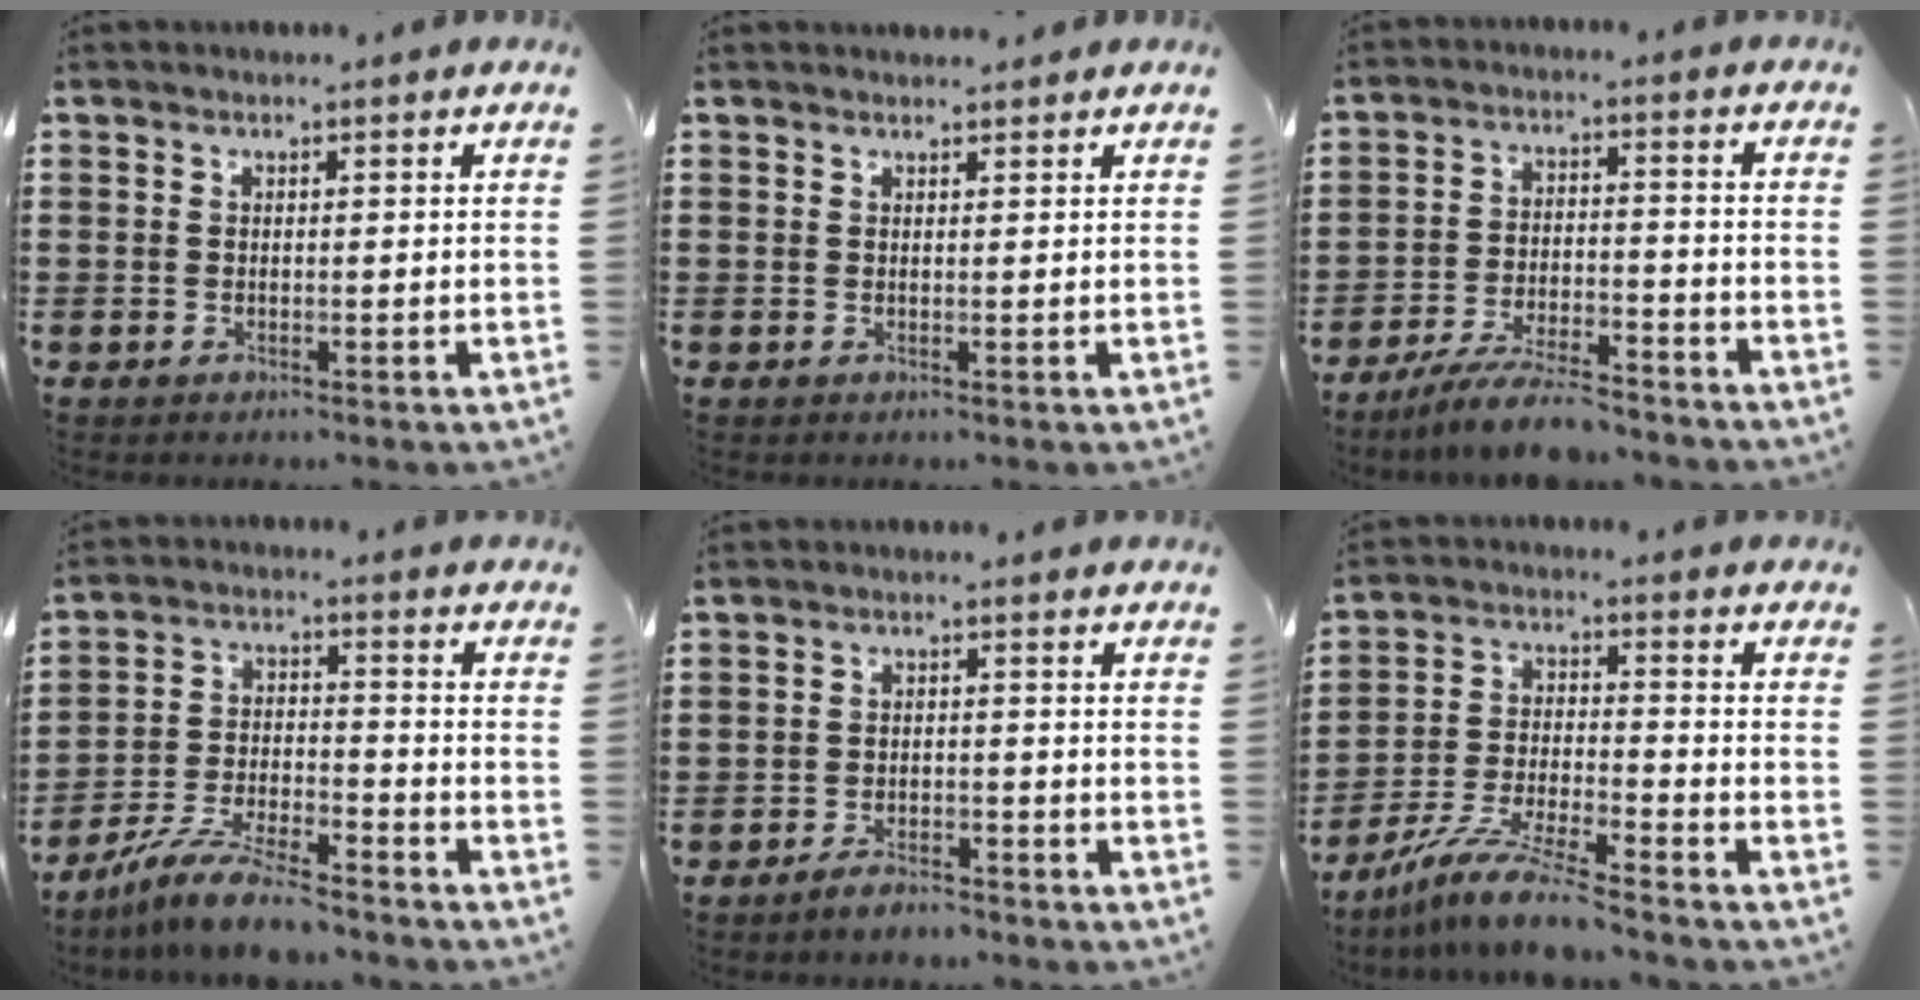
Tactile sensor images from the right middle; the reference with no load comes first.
{"total": 1.0, "force": [0.9, 0.1, 0.0], "torque": [-0.002, 0.000, 0.018]}
{"total": 7.1, "force": [-6.5, 0.6, 3.0], "torque": [-0.061, 0.002, -0.123]}
{"total": 9.1, "force": [-8.0, 1.0, 4.1], "torque": [-0.079, 0.013, -0.155]}
{"total": 2.9, "force": [-2.6, 0.7, 0.9], "torque": [-0.017, 0.007, -0.053]}
{"total": 9.7, "force": [-8.5, 0.2, 4.7], "torque": [-0.094, 0.005, -0.168]}